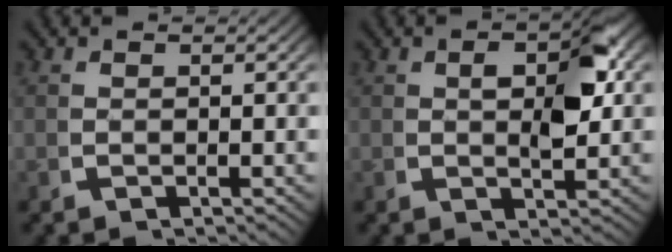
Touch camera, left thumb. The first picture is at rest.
{"total": 4.4, "force": [1.1, 0.8, 4.2], "torque": [-0.046, 0.017, 0.012]}